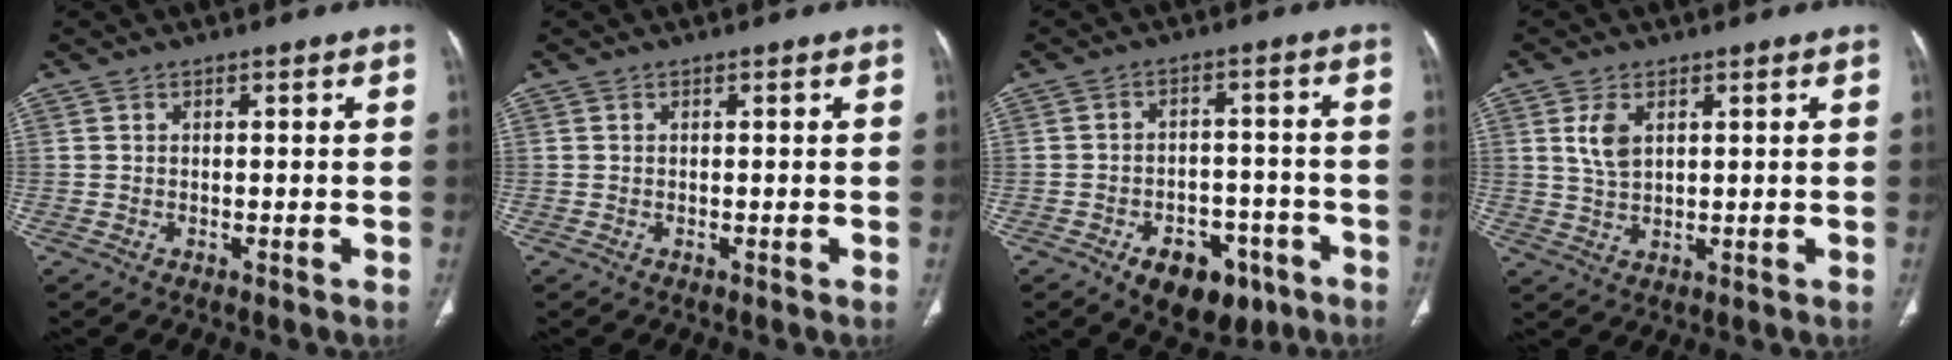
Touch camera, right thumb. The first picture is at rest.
{"total": 0.0}
{"total": 11.4, "force": [-6.3, 7.1, 6.5], "torque": [-0.055, 0.035, -0.082]}
{"total": 4.4, "force": [1.7, 2.3, 3.3], "torque": [-0.066, -0.007, 0.040]}